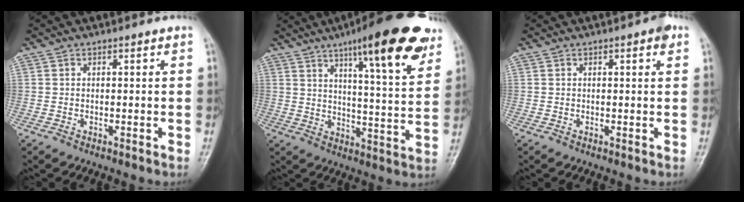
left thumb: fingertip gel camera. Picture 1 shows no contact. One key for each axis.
{"total": 20.8, "fx": 12.5, "fy": 4.4, "fz": 16.1, "tx": -0.198, "ty": -0.045, "tz": 0.178}
{"total": 4.1, "fx": 2.1, "fy": 1.1, "fz": 3.3, "tx": -0.036, "ty": -0.006, "tz": 0.022}